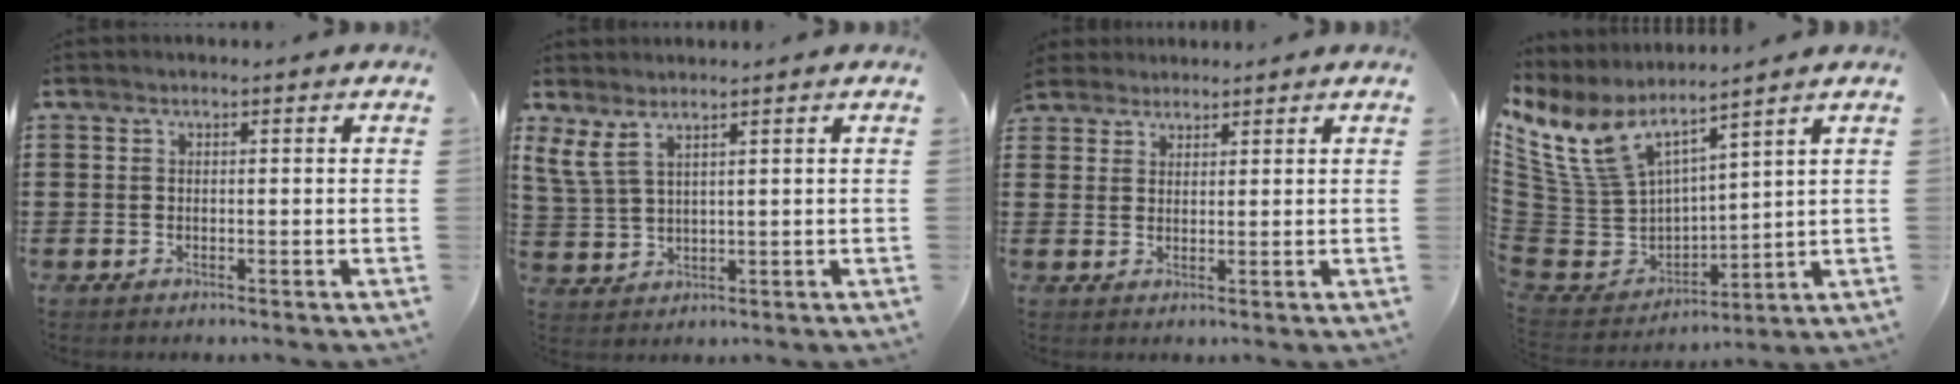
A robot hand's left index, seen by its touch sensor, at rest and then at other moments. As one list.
[{"total": 4.2, "force": [2.8, 1.3, 2.8], "torque": [-0.073, -0.002, 0.049]}, {"total": 2.4, "force": [2.3, 0.7, -0.3], "torque": [0.000, 0.002, 0.046]}, {"total": 9.6, "force": [6.2, 4.7, 5.6], "torque": [-0.159, -0.040, 0.115]}]